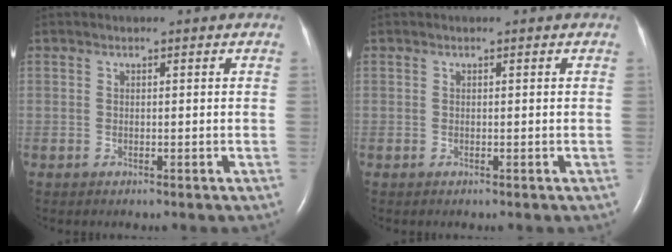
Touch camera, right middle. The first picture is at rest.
{"total": 0.0}